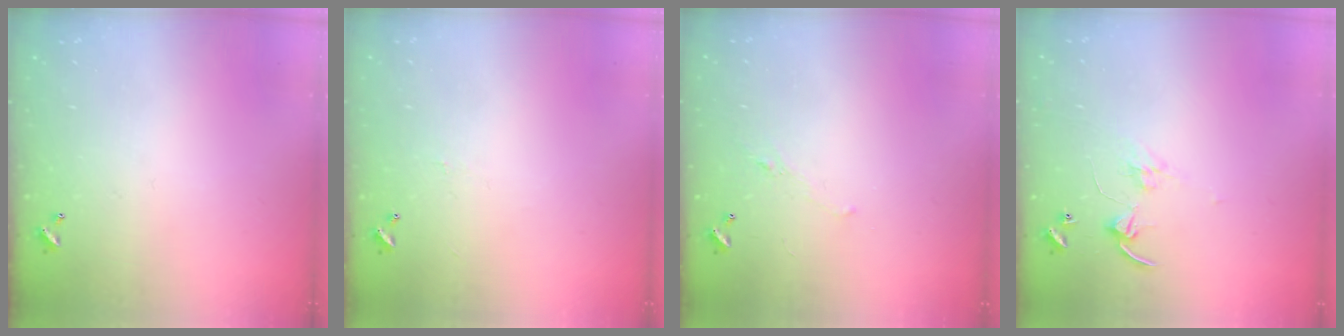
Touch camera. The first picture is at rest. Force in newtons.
{"total": 0.8, "press": 0.7, "slide": 0.5}
{"total": 0.7, "press": 0.2, "slide": 0.6}
{"total": 3.2, "press": 3.2, "slide": 0.0}